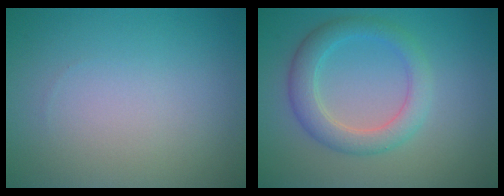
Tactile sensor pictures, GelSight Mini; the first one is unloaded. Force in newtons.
{"total": 3.7, "press": 3.7, "slide": 0.3}